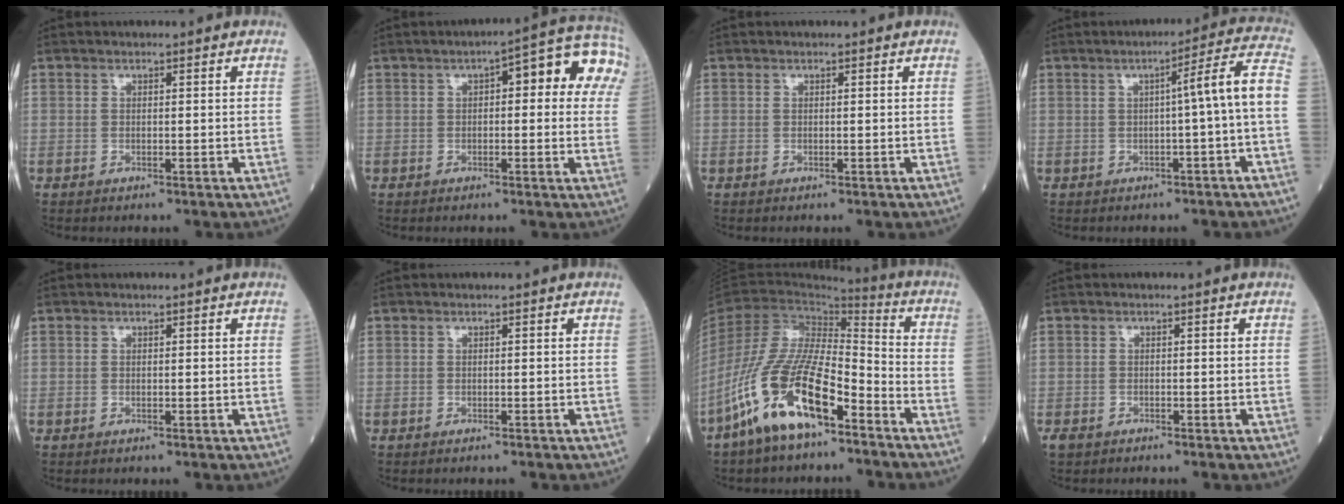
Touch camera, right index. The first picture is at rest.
{"total": 11.6, "force": [3.4, 3.5, 10.5], "torque": [-0.120, 0.046, 0.033]}
{"total": 0.0}
{"total": 6.8, "force": [-0.8, -1.0, 6.7], "torque": [-0.090, 0.016, -0.013]}
{"total": 0.0}
{"total": 0.9, "force": [-0.8, 0.1, 0.3], "torque": [-0.003, -0.001, -0.012]}
{"total": 15.8, "force": [-9.5, 4.3, 11.9], "torque": [-0.242, -0.009, -0.177]}
{"total": 1.7, "force": [-1.4, 0.7, 0.5], "torque": [-0.012, -0.002, -0.022]}